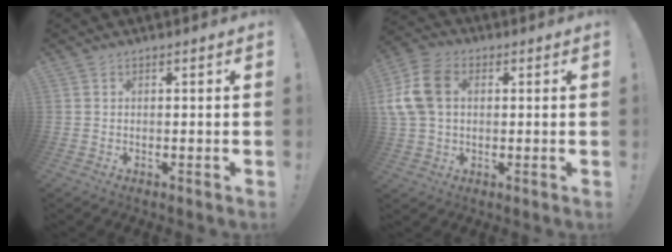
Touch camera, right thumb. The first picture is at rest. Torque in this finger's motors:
{"motor_torque": [2.49, 2.52, 0.18, 0.17, 0.48]}